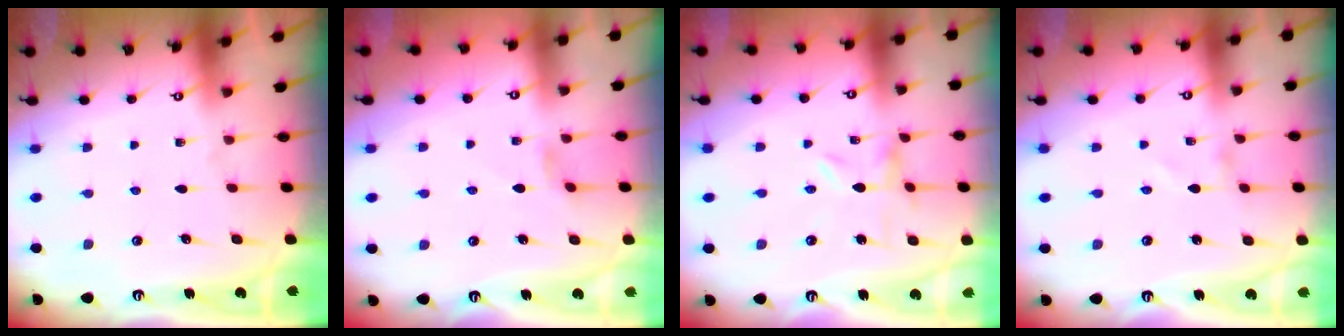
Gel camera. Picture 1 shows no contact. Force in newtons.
{"total": 1.8, "press": 1.7, "slide": 0.5}
{"total": 0.0}
{"total": 1.0, "press": 1.0, "slide": 0.0}